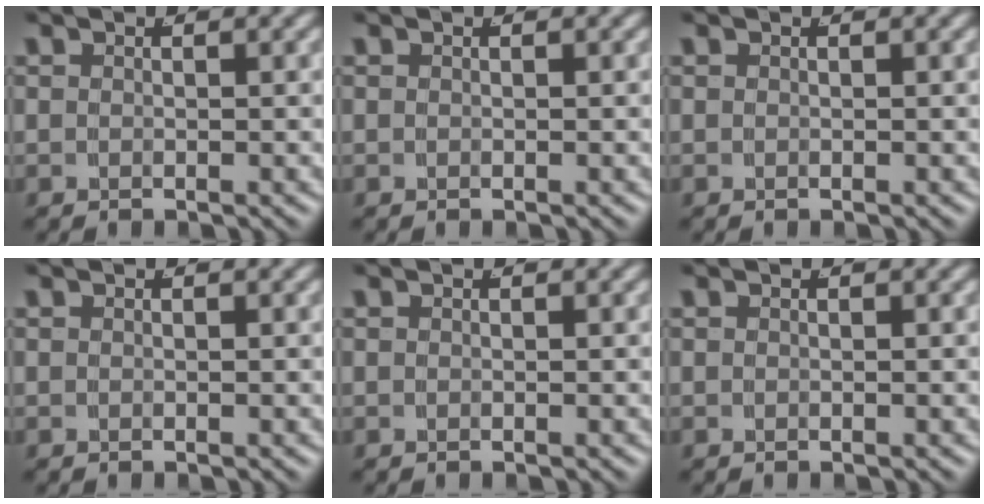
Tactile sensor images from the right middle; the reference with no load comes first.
{"total": 0.0}
{"total": 0.0}
{"total": 0.0}
{"total": 0.0}
{"total": 0.0}